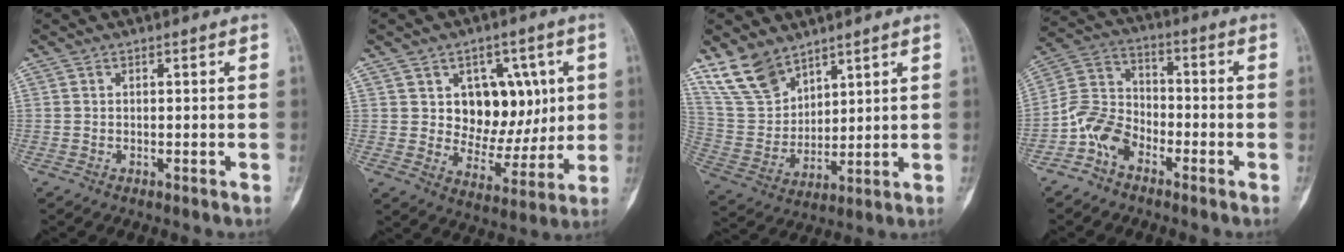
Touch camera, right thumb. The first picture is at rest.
{"total": 12.4, "force": [3.0, 9.2, 7.7], "torque": [-0.057, -0.019, 0.056]}
{"total": 11.6, "force": [8.7, 6.3, 4.4], "torque": [-0.078, -0.039, 0.192]}
{"total": 8.7, "force": [-4.8, 5.9, 4.2], "torque": [-0.072, 0.047, -0.106]}